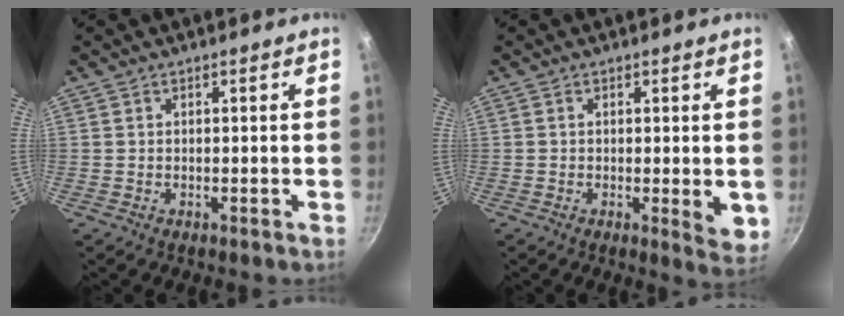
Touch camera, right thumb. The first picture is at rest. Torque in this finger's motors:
{"motor_torque": [0.10, 1.08, 0.65, 0.14, 0.14]}